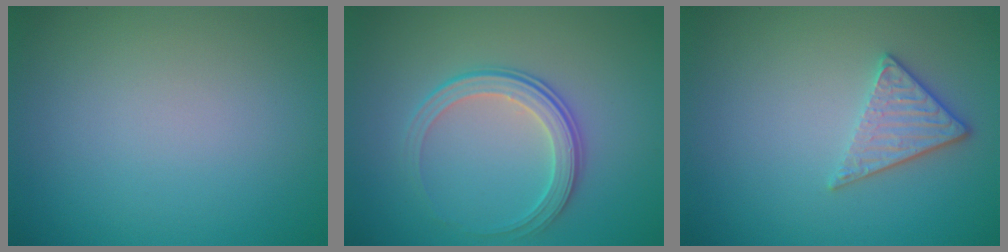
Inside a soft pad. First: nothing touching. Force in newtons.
{"total": 3.4, "press": 2.8, "slide": 1.9}
{"total": 2.8, "press": 2.4, "slide": 1.3}